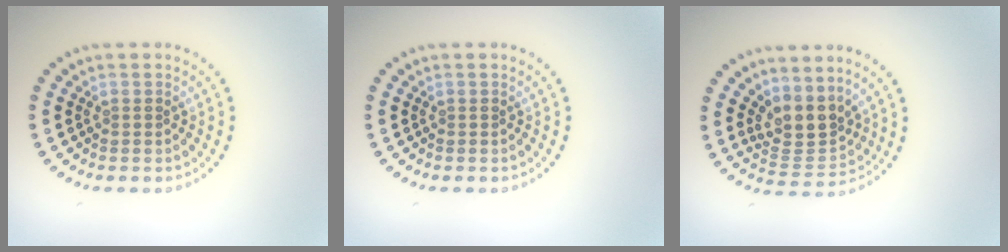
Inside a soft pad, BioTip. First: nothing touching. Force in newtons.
{"total": 0.0}
{"total": 3.5, "press": 2.6, "slide": 2.4}